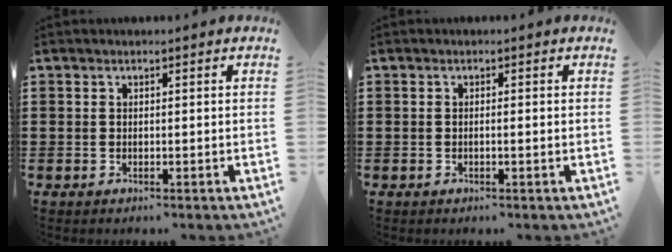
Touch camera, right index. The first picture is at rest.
{"total": 0.6, "force": [-0.2, -0.1, 0.6], "torque": [-0.011, -0.004, -0.004]}